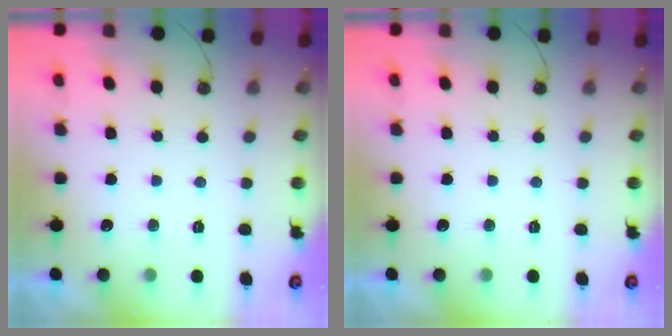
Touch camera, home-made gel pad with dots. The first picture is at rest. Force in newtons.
{"total": 0.0}